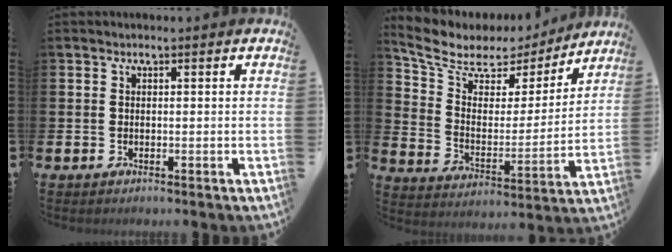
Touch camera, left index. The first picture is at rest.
{"total": 8.1, "force": [6.5, 4.0, 2.4], "torque": [-0.093, -0.038, 0.114]}